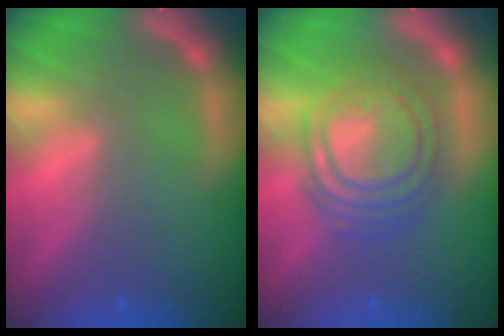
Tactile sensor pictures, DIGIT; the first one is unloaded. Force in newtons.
{"total": 9.0}